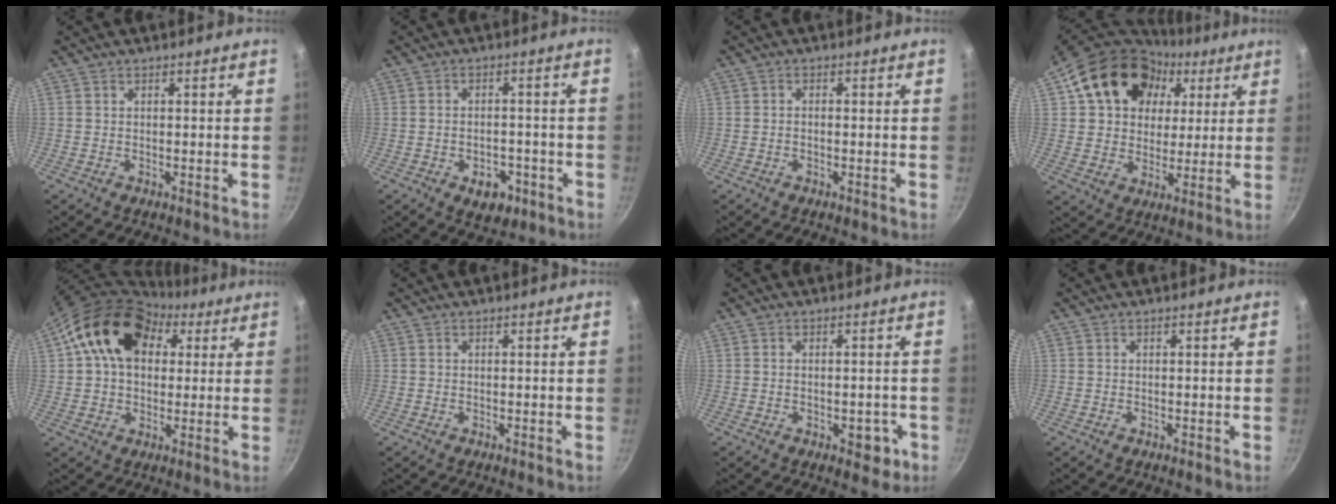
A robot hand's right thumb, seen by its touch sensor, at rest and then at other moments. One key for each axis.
{"total": 6.5, "fx": -3.0, "fy": 4.2, "fz": 4.0, "tx": -0.035, "ty": 0.016, "tz": -0.033}
{"total": 0.9, "fx": -0.4, "fy": 0.5, "fz": 0.7, "tx": -0.017, "ty": 0.007, "tz": -0.008}
{"total": 20.1, "fx": 7.3, "fy": 15.3, "fz": 10.8, "tx": -0.172, "ty": 0.014, "tz": 0.120}
{"total": 17.3, "fx": 5.7, "fy": 12.4, "fz": 10.5, "tx": -0.153, "ty": 0.016, "tz": 0.082}
{"total": 0.0}
{"total": 4.3, "fx": -1.5, "fy": 2.4, "fz": 3.2, "tx": -0.018, "ty": 0.010, "tz": -0.016}
{"total": 0.0}